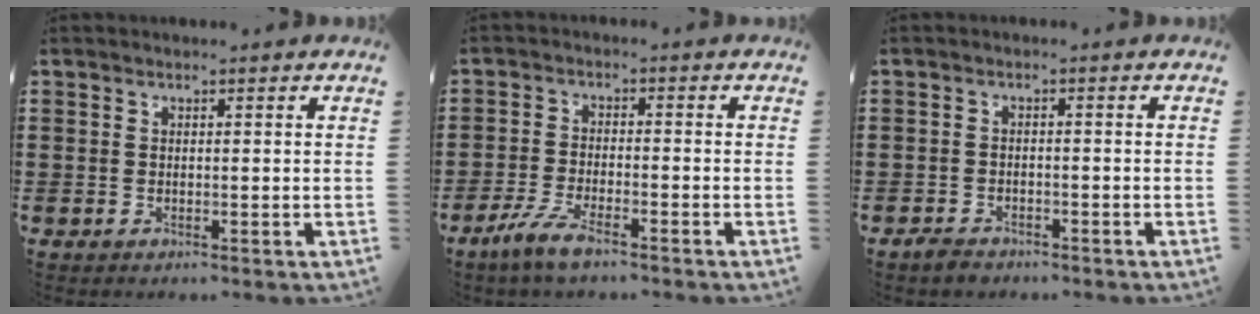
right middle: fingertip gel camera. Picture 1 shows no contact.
{"total": 4.9, "force": [-3.5, 0.9, 3.2], "torque": [-0.079, -0.006, -0.072]}
{"total": 1.5, "force": [-1.4, 0.5, 0.4], "torque": [-0.014, 0.000, -0.029]}